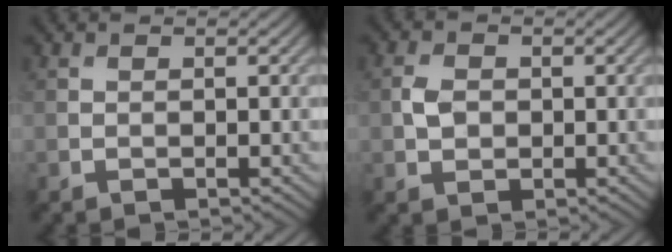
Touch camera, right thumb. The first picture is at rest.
{"total": 2.4, "force": [0.0, 1.9, 1.5], "torque": [-0.035, -0.001, -0.004]}